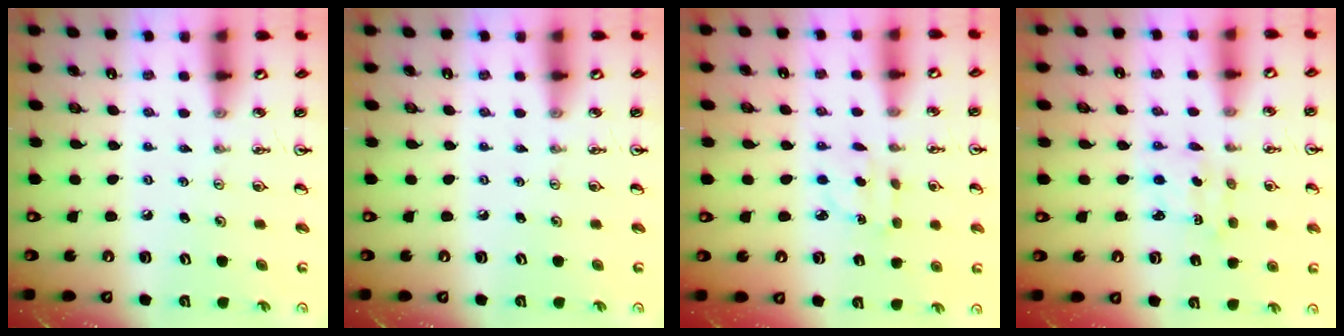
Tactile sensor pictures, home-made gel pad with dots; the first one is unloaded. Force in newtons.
{"total": 0.0}
{"total": 3.9, "press": 3.9, "slide": 0.4}
{"total": 2.0, "press": 1.9, "slide": 0.5}